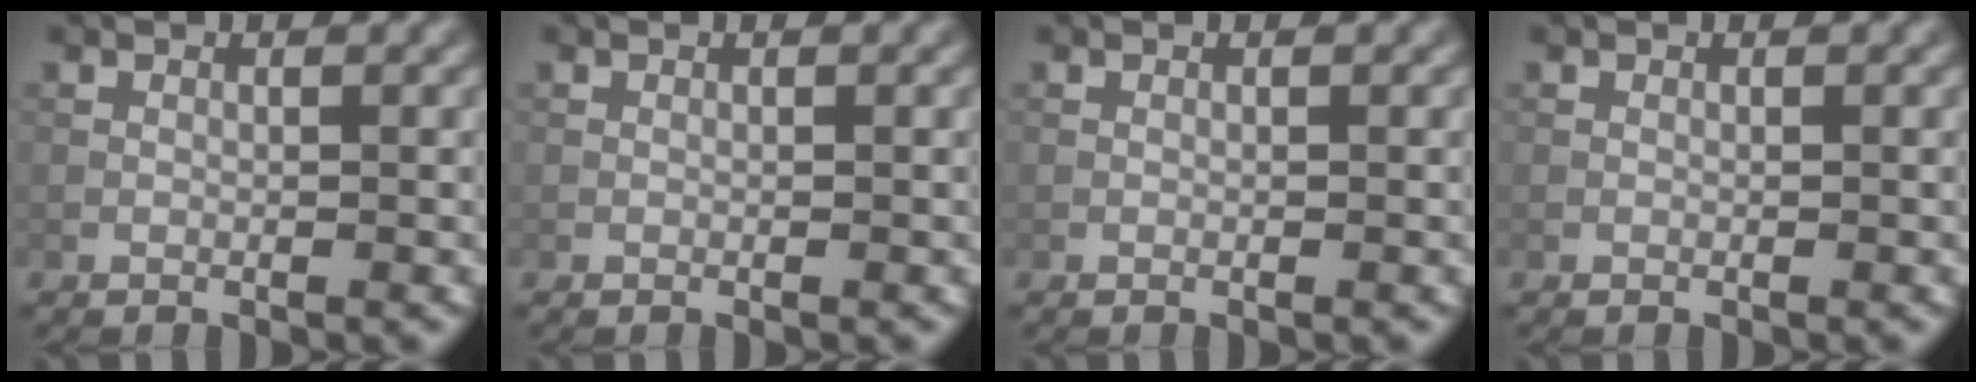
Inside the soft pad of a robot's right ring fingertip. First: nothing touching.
{"total": 0.0}
{"total": 0.0}
{"total": 0.0}